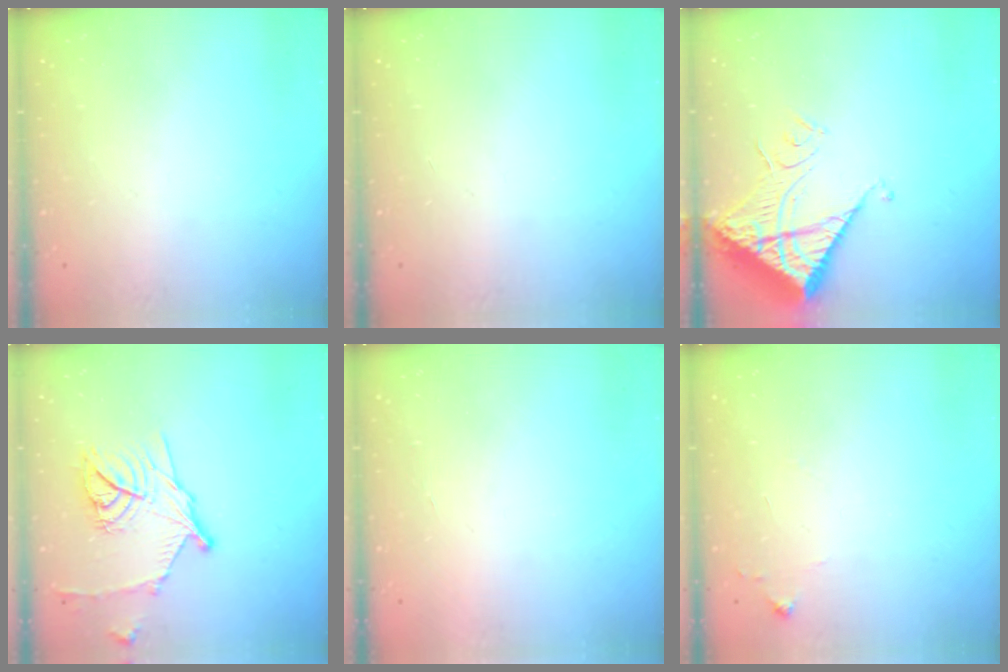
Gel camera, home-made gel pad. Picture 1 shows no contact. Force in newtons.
{"total": 0.0}
{"total": 13.1, "press": 13.0, "slide": 1.7}
{"total": 14.9, "press": 14.9, "slide": 0.8}
{"total": 1.6, "press": 1.5, "slide": 0.1}
{"total": 6.7, "press": 6.7, "slide": 0.9}